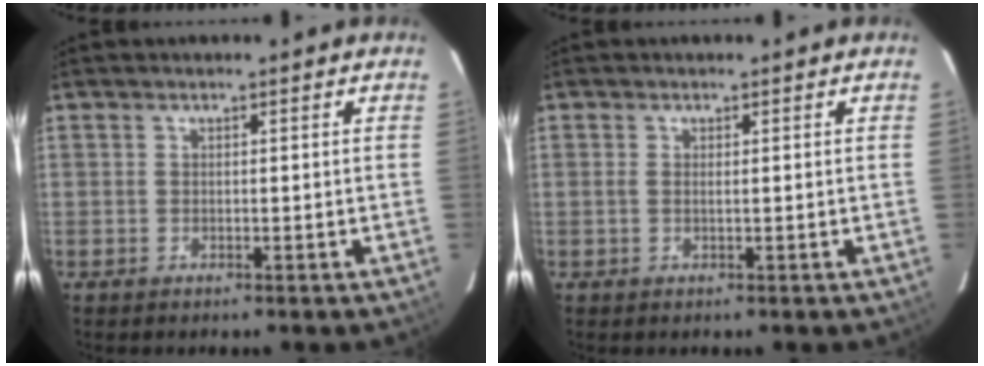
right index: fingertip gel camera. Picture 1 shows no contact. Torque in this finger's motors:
{"motor_torque": [-0.04, 0.11, 0.00, 0.00]}